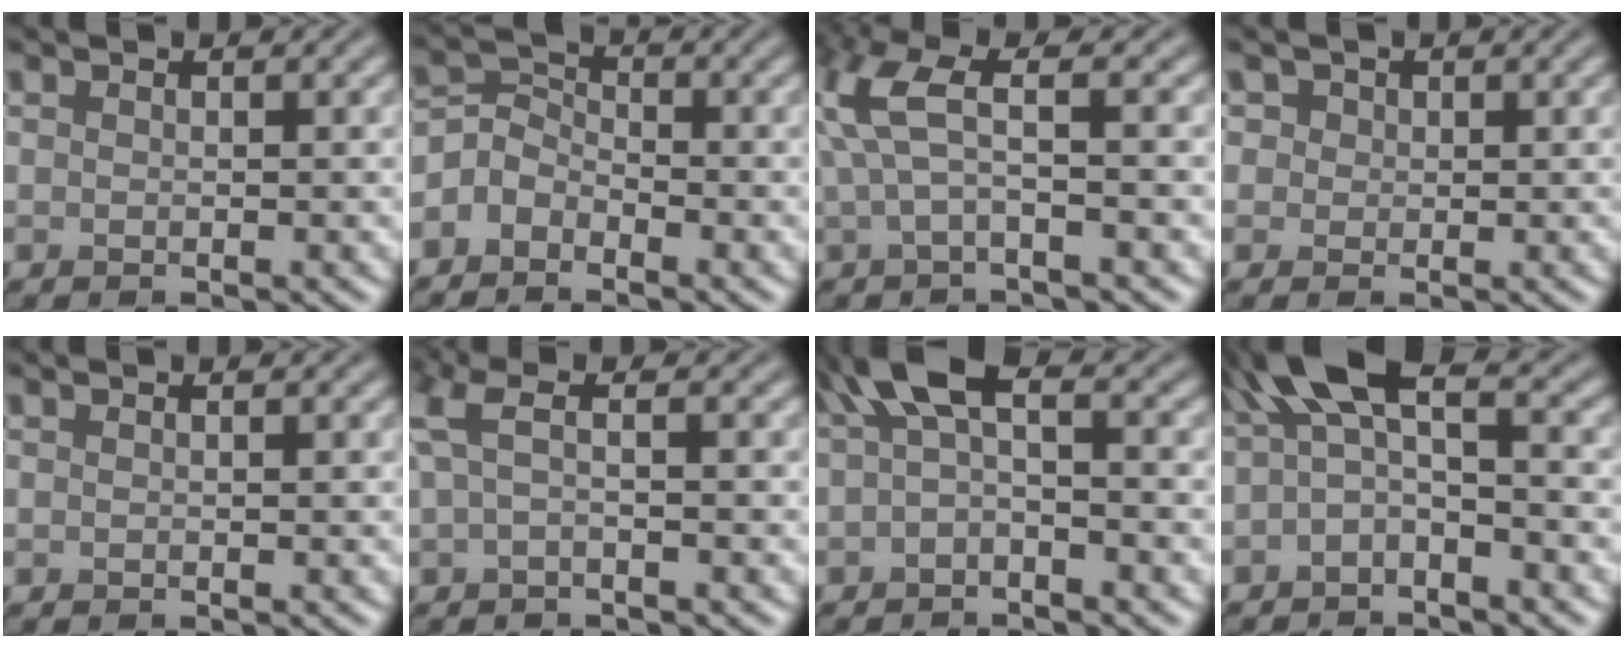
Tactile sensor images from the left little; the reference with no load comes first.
{"total": 2.4, "force": [-1.9, 1.4, 0.6], "torque": [-0.003, 0.011, -0.050]}
{"total": 4.6, "force": [0.9, 1.6, 4.3], "torque": [-0.110, 0.013, 0.012]}
{"total": 3.7, "force": [1.8, 2.8, 1.6], "torque": [-0.041, 0.005, 0.024]}
{"total": 0.0}
{"total": 3.2, "force": [0.4, 1.2, 3.0], "torque": [-0.079, 0.012, 0.001]}
{"total": 4.2, "force": [0.4, 1.8, 3.8], "torque": [-0.064, 0.013, -0.006]}
{"total": 5.2, "force": [0.1, 2.1, 4.8], "torque": [-0.082, 0.019, -0.018]}